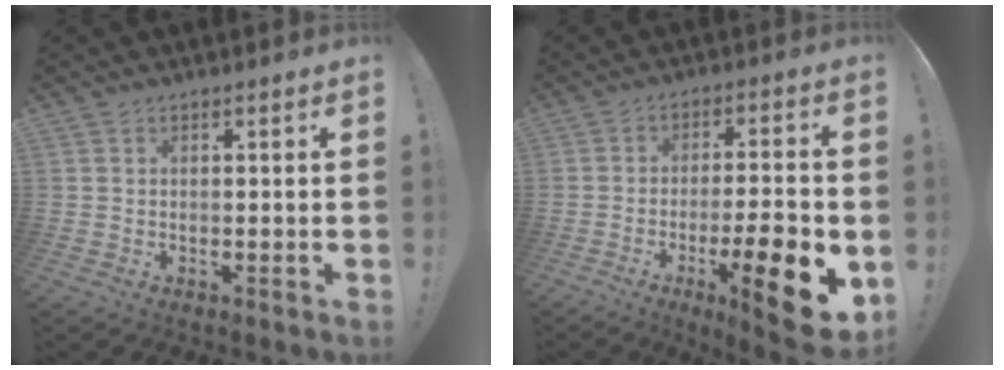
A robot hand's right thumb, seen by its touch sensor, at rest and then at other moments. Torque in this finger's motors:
{"motor_torque": [0.32, 0.76, 1.45, -1.32, 0.41]}